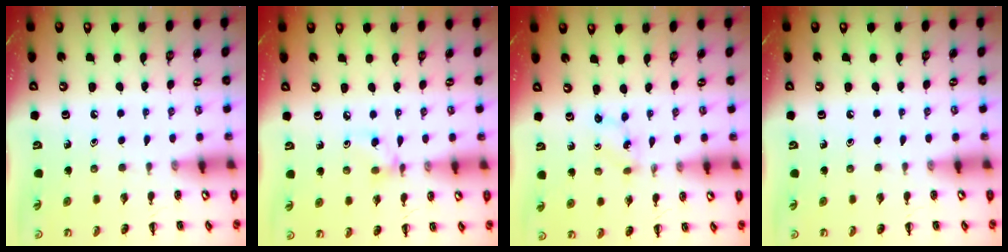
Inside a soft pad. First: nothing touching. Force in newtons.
{"total": 3.8, "press": 3.6, "slide": 1.1}
{"total": 0.6, "press": 0.5, "slide": 0.2}
{"total": 0.0}